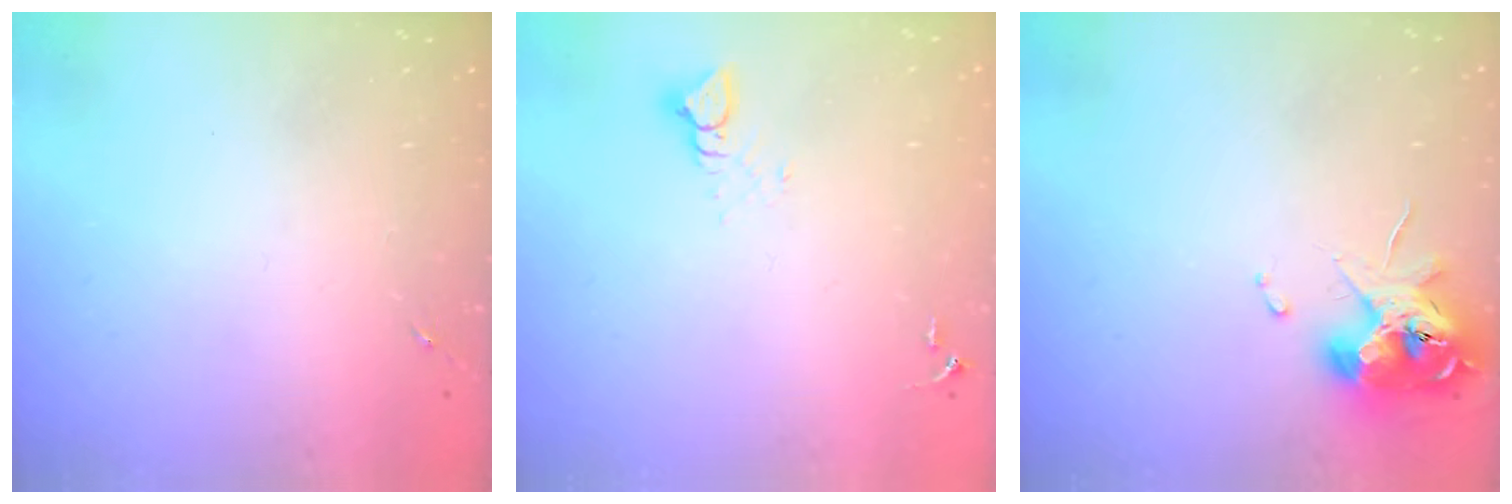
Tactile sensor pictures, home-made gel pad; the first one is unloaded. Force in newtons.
{"total": 3.5, "press": 3.5, "slide": 0.2}
{"total": 11.4, "press": 11.3, "slide": 1.8}